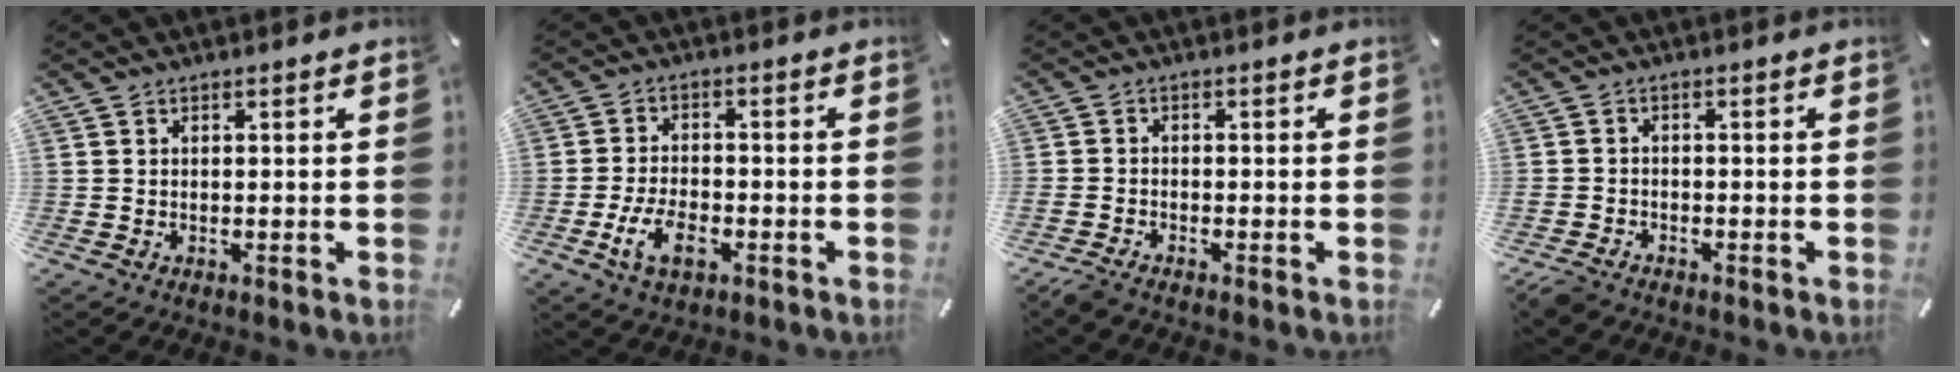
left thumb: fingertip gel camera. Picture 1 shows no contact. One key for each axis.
{"total": 7.9, "fx": -3.3, "fy": 4.3, "fz": 5.7, "tx": -0.129, "ty": 0.003, "tz": -0.061}
{"total": 2.3, "fx": -2.0, "fy": 0.6, "fz": 0.9, "tx": -0.029, "ty": 0.004, "tz": -0.042}
{"total": 2.9, "fx": -2.3, "fy": 1.6, "fz": 0.7, "tx": -0.024, "ty": 0.011, "tz": -0.050}